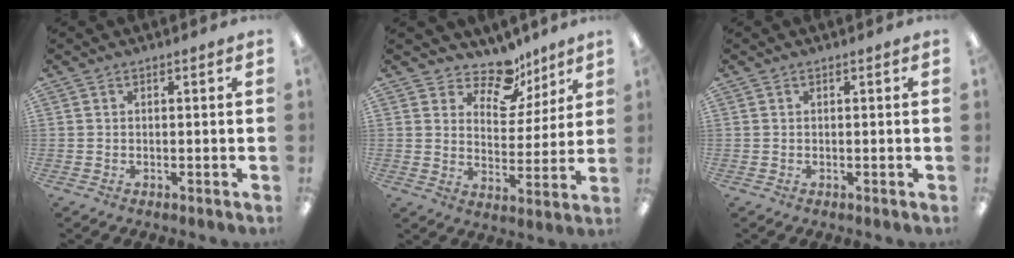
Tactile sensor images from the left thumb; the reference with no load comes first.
{"total": 11.4, "force": [9.0, 5.8, 3.9], "torque": [-0.058, -0.062, 0.165]}
{"total": 0.0}